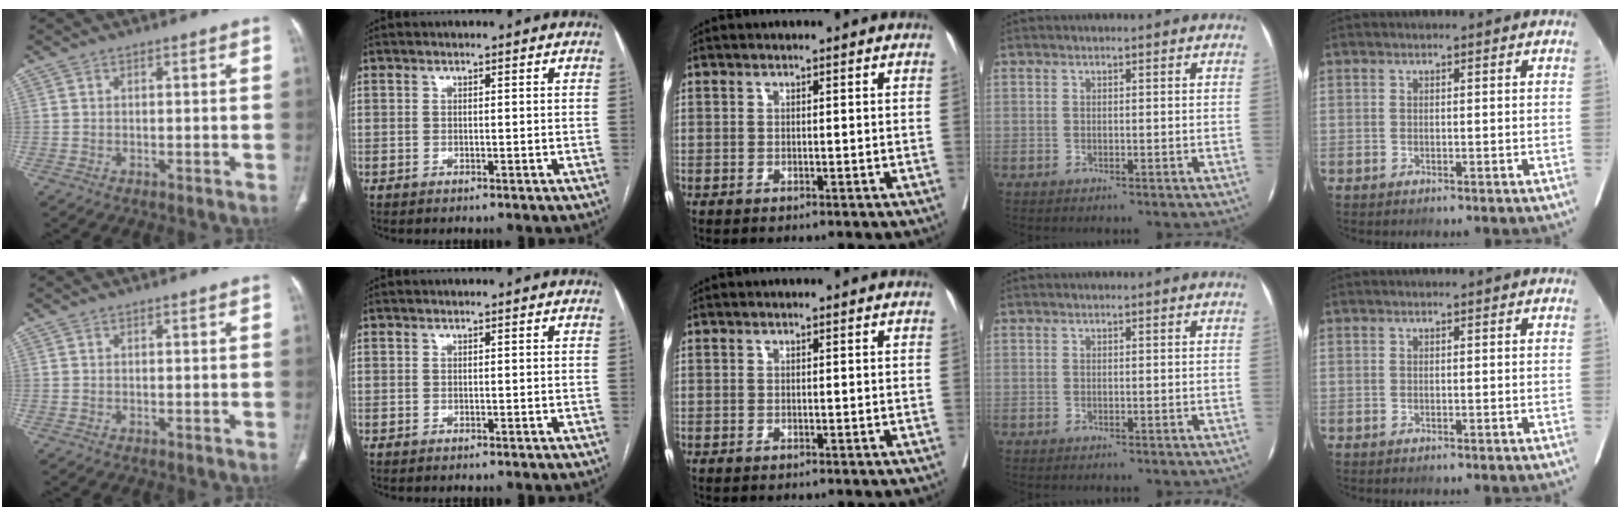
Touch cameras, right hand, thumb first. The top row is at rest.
{}